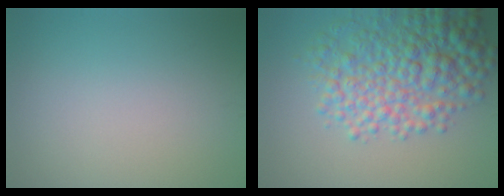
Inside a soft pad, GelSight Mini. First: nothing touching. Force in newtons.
{"total": 7.7, "press": 7.7, "slide": 0.2}